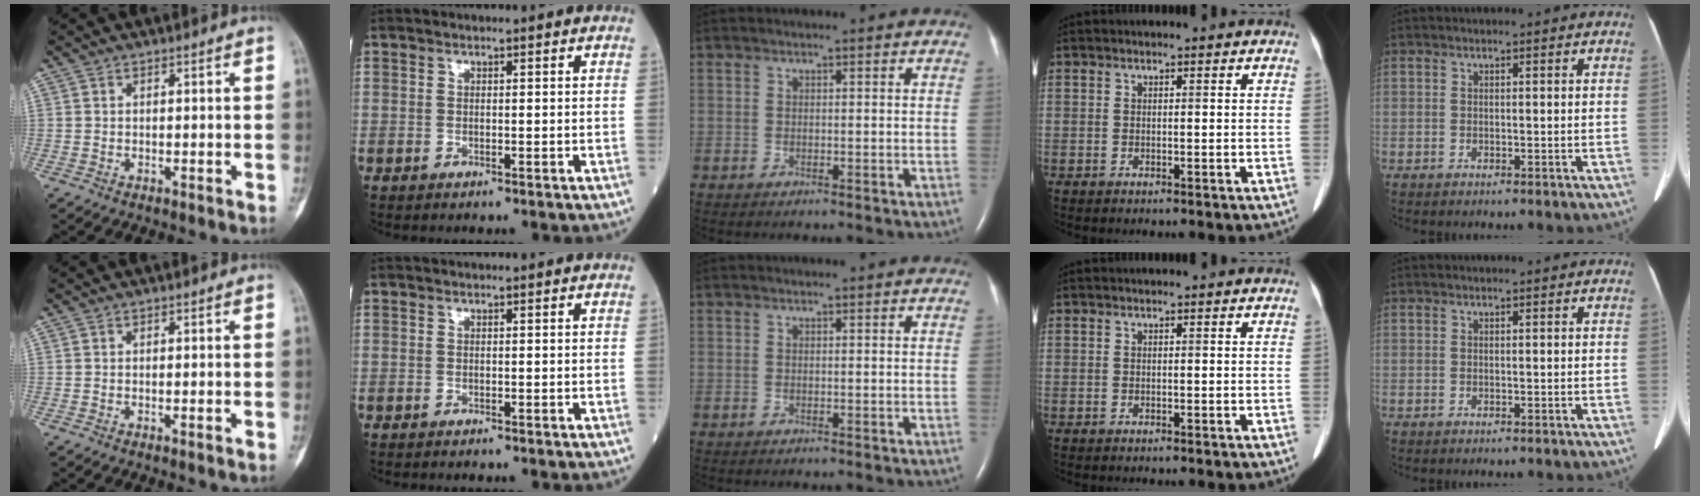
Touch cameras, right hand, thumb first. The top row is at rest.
{"thumb": {"total": 0.7, "force": [-0.3, 0.0, 0.6], "torque": [-0.013, -0.001, -0.002]}}